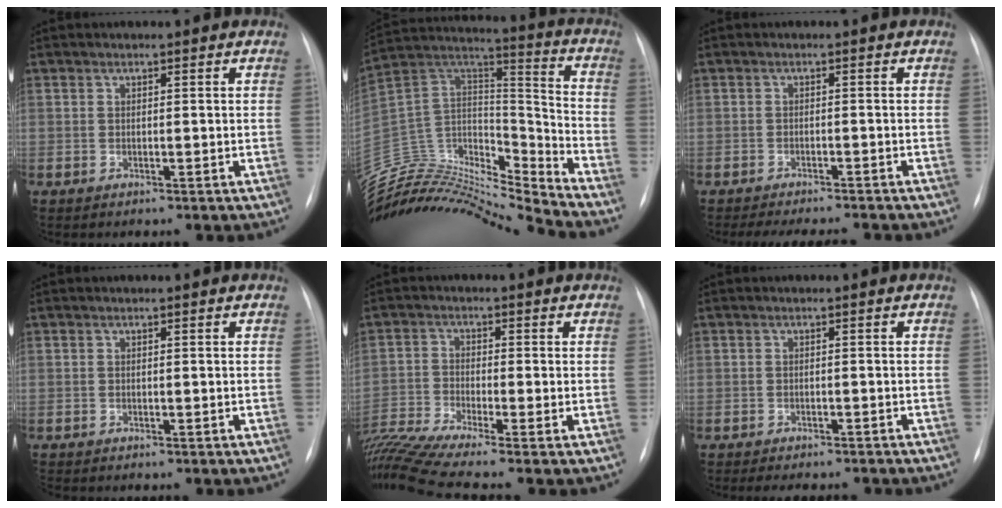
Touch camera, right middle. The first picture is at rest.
{"total": 24.8, "force": [-24.0, 1.8, 6.2], "torque": [-0.127, 0.037, -0.407]}
{"total": 8.2, "force": [-7.6, 1.3, 2.9], "torque": [-0.041, -0.003, -0.100]}
{"total": 0.6, "force": [-0.6, 0.1, 0.2], "torque": [-0.003, 0.000, -0.009]}
{"total": 11.2, "force": [-9.2, -1.3, 6.2], "torque": [-0.136, -0.006, -0.171]}
{"total": 7.1, "force": [-6.3, 2.0, 2.6], "torque": [-0.029, 0.001, -0.074]}